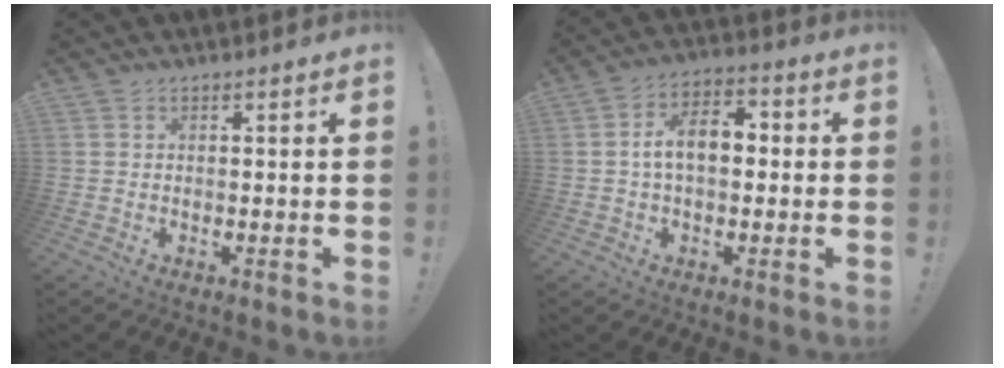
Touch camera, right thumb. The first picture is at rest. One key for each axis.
{"total": 9.7, "fx": 0.2, "fy": 5.5, "fz": 8.0, "tx": -0.127, "ty": 0.010, "tz": 0.003}